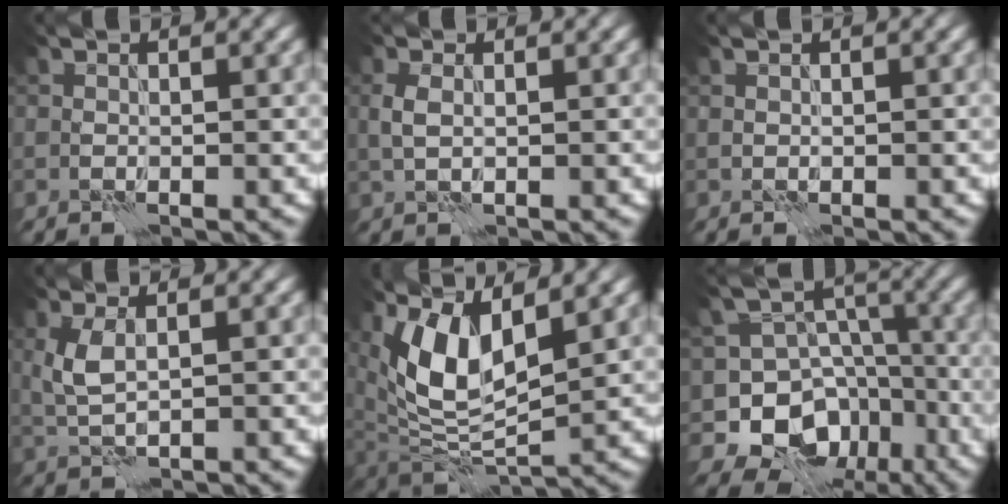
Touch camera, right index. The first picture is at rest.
{"total": 1.5, "force": [0.3, 0.7, 1.3], "torque": [-0.031, 0.003, 0.005]}
{"total": 0.0}
{"total": 2.8, "force": [0.7, 1.2, 2.5], "torque": [-0.061, 0.003, 0.015]}
{"total": 7.8, "force": [2.7, 3.8, 6.3], "torque": [-0.131, -0.013, 0.049]}
{"total": 11.1, "force": [-5.1, 9.0, 4.0], "torque": [-0.052, -0.004, -0.102]}